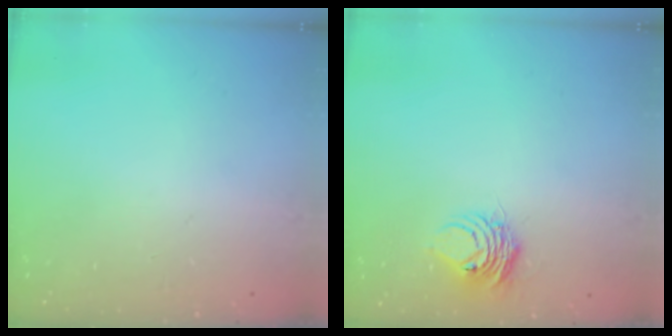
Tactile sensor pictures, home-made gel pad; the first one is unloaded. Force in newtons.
{"total": 6.5, "press": 6.5, "slide": 0.4}